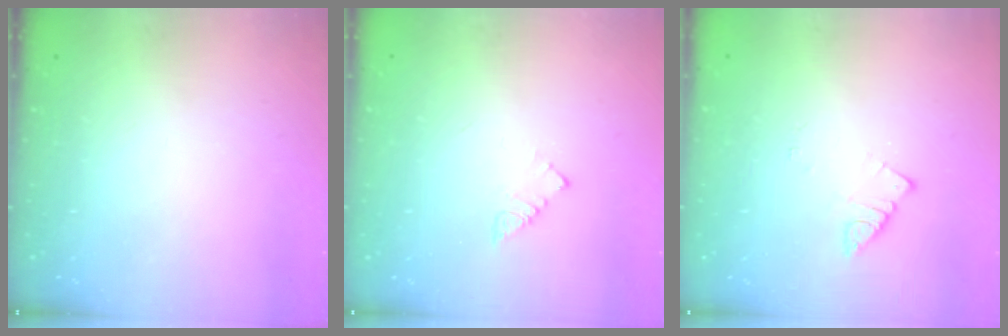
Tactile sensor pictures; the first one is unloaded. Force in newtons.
{"total": 3.6, "press": 3.6, "slide": 0.2}
{"total": 2.5, "press": 2.5, "slide": 0.3}